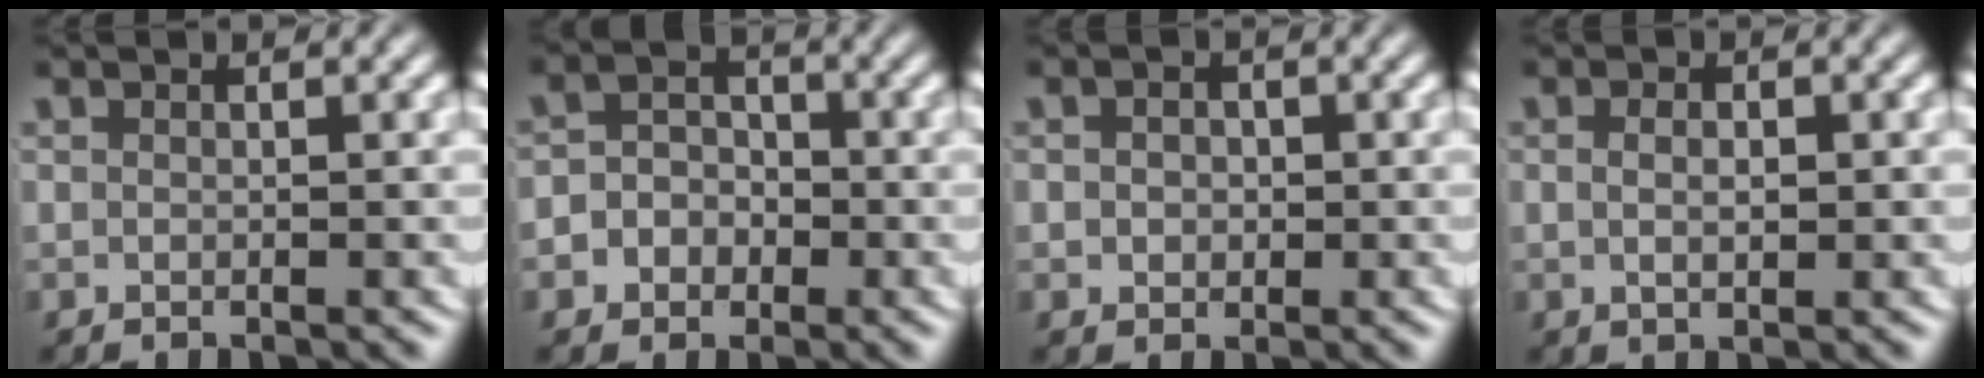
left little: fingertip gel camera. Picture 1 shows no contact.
{"total": 5.5, "force": [-1.7, 5.0, 1.7], "torque": [-0.036, -0.005, -0.038]}
{"total": 1.3, "force": [-0.1, 1.1, 0.6], "torque": [-0.010, -0.007, 0.004]}
{"total": 1.2, "force": [0.0, 0.3, 1.2], "torque": [-0.016, -0.005, 0.006]}